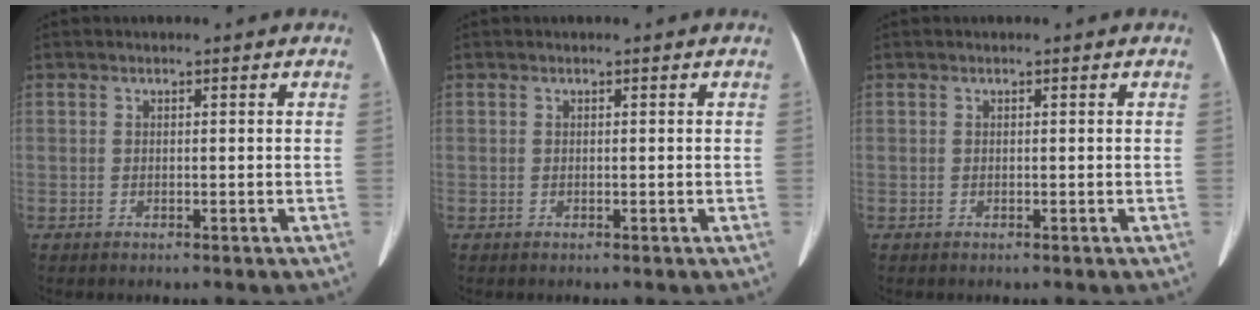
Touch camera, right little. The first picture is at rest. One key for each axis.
{"total": 0.0}
{"total": 0.0}